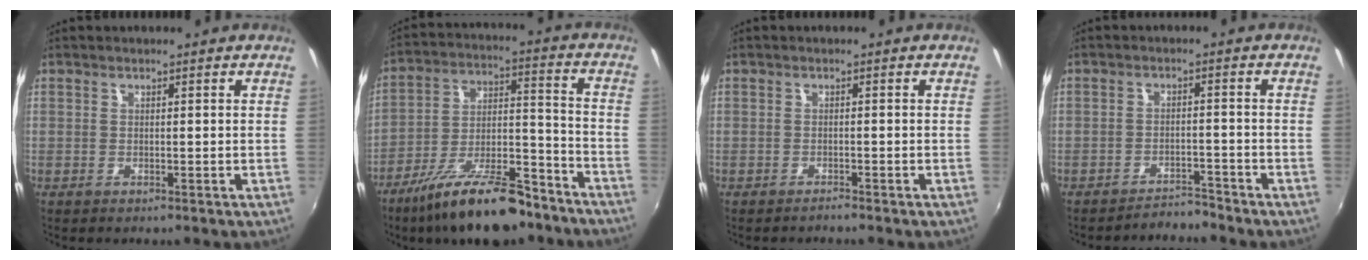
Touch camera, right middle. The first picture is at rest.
{"total": 18.5, "force": [-13.7, 5.7, 11.0], "torque": [-0.194, 0.001, -0.216]}
{"total": 0.9, "force": [-0.9, -0.1, 0.1], "torque": [-0.002, -0.002, -0.015]}
{"total": 3.6, "force": [-3.6, 0.1, 0.0], "torque": [-0.006, 0.006, -0.053]}